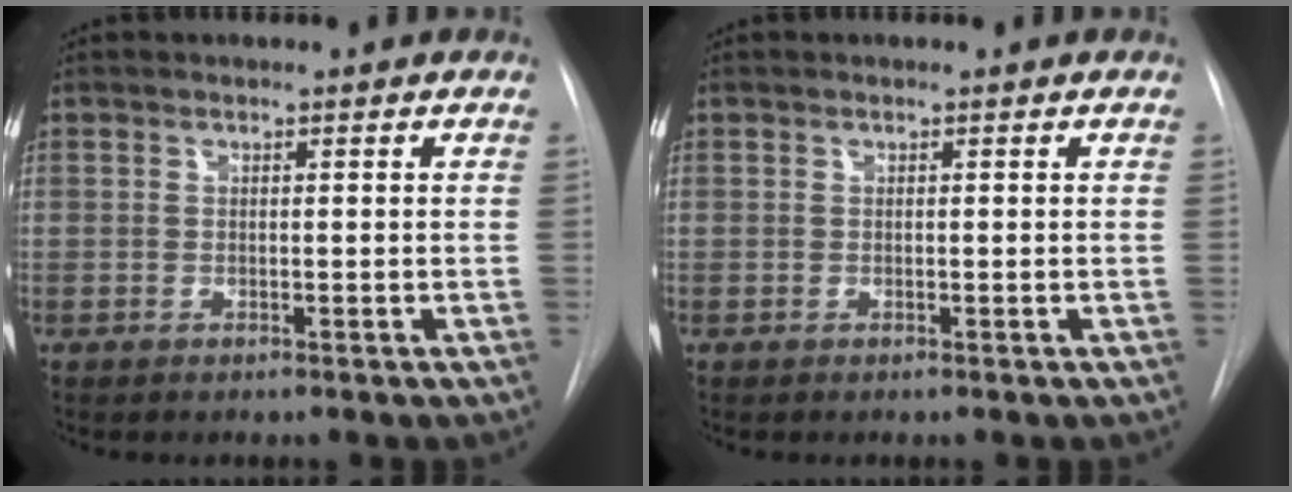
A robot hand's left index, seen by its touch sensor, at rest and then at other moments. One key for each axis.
{"total": 0.0}